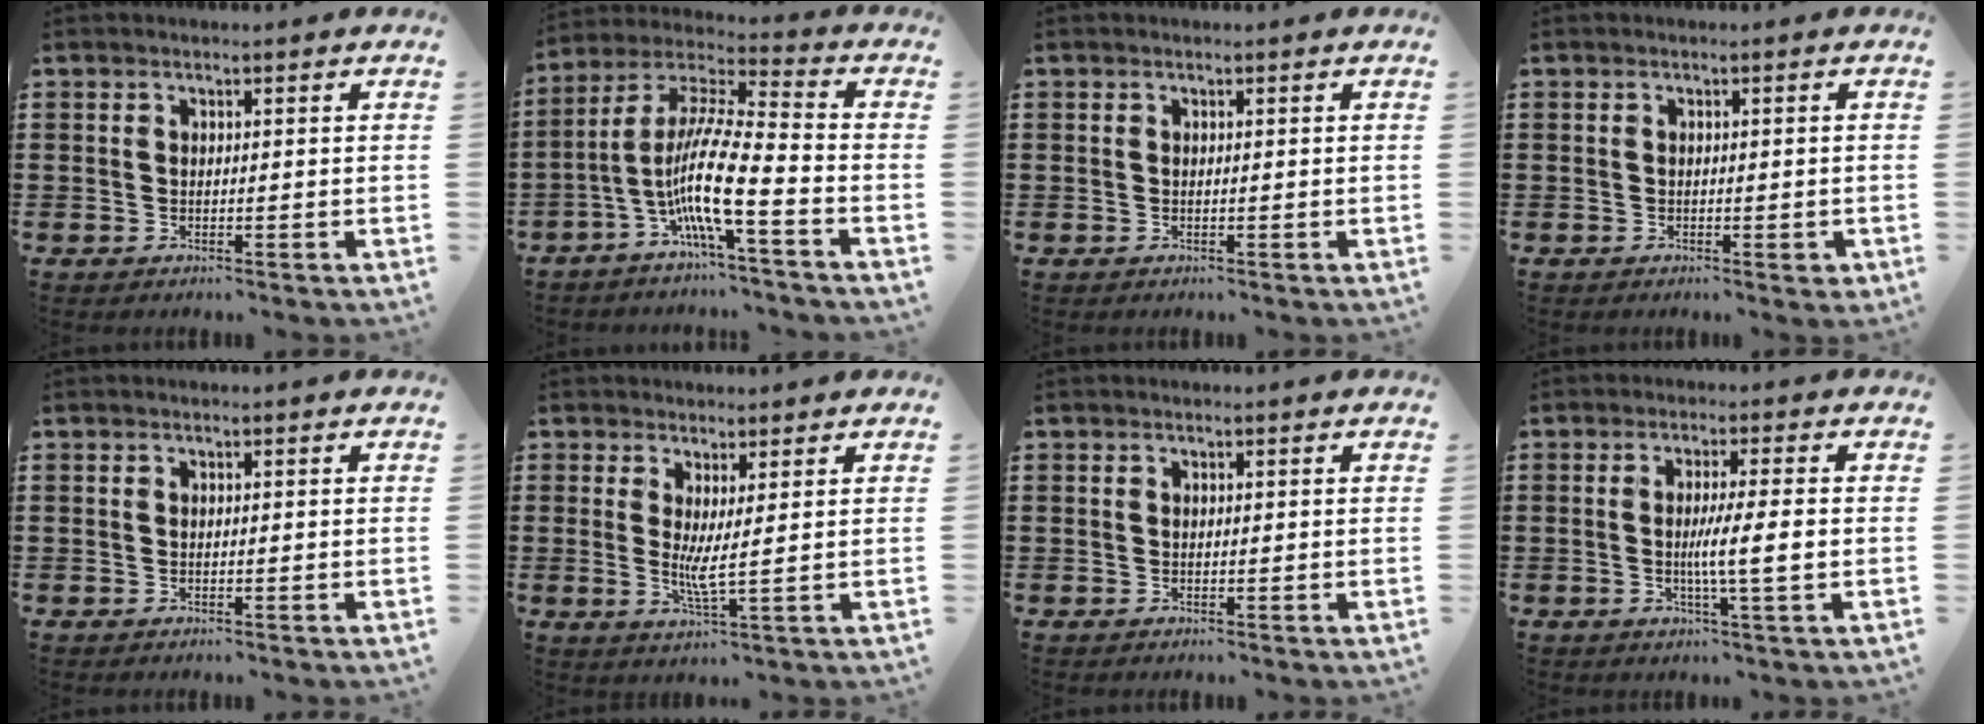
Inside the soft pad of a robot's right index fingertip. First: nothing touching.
{"total": 11.8, "force": [-5.2, 0.9, 10.6], "torque": [-0.239, -0.024, -0.111]}
{"total": 0.0}
{"total": 1.1, "force": [-0.3, 0.3, 1.0], "torque": [-0.018, -0.003, -0.004]}
{"total": 0.0}
{"total": 3.7, "force": [0.9, 0.0, 3.6], "torque": [-0.063, -0.014, 0.015]}
{"total": 0.0}
{"total": 5.6, "force": [-0.6, -0.1, 5.6], "torque": [-0.099, -0.007, -0.014]}